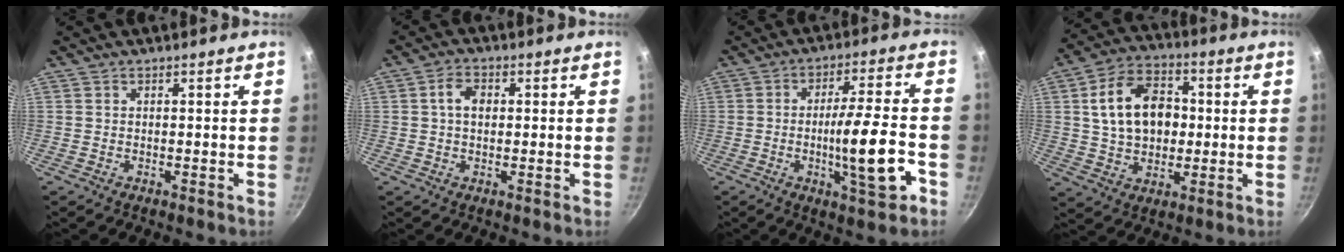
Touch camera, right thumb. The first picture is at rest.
{"total": 4.3, "force": [0.6, 2.9, 3.0], "torque": [-0.043, 0.009, 0.004]}
{"total": 13.7, "force": [-4.1, 1.6, 13.0], "torque": [-0.215, 0.021, -0.073]}
{"total": 14.9, "force": [1.8, 10.6, 10.3], "torque": [-0.146, 0.017, 0.025]}